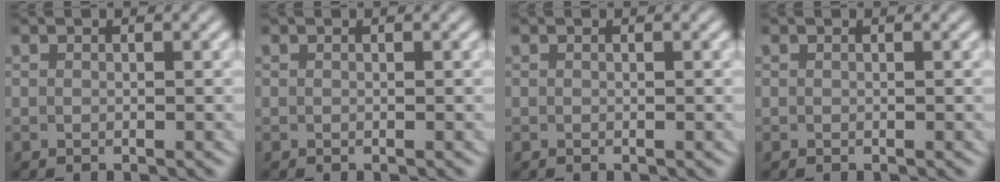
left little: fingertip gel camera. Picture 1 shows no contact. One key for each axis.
{"total": 0.0}
{"total": 0.0}
{"total": 0.0}